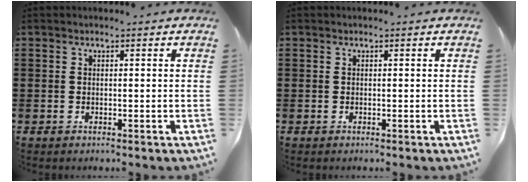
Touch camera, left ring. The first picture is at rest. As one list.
[{"total": 0.0}]